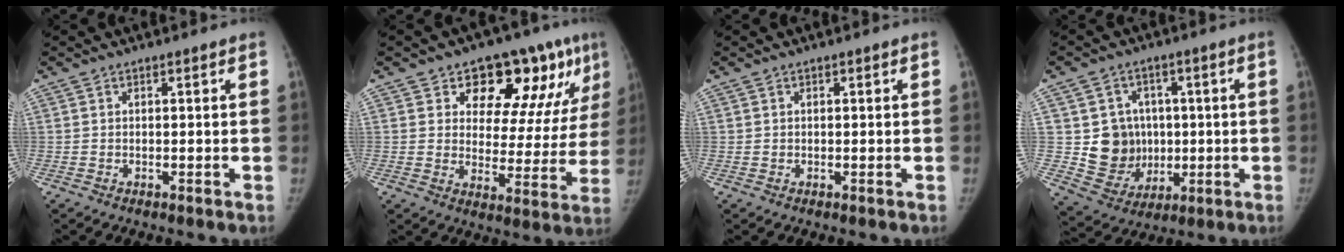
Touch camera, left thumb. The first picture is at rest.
{"total": 18.3, "force": [10.1, 9.5, 12.0], "torque": [-0.091, -0.034, 0.136]}
{"total": 0.0}
{"total": 11.0, "force": [0.5, 10.3, 3.9], "torque": [-0.018, 0.004, 0.029]}